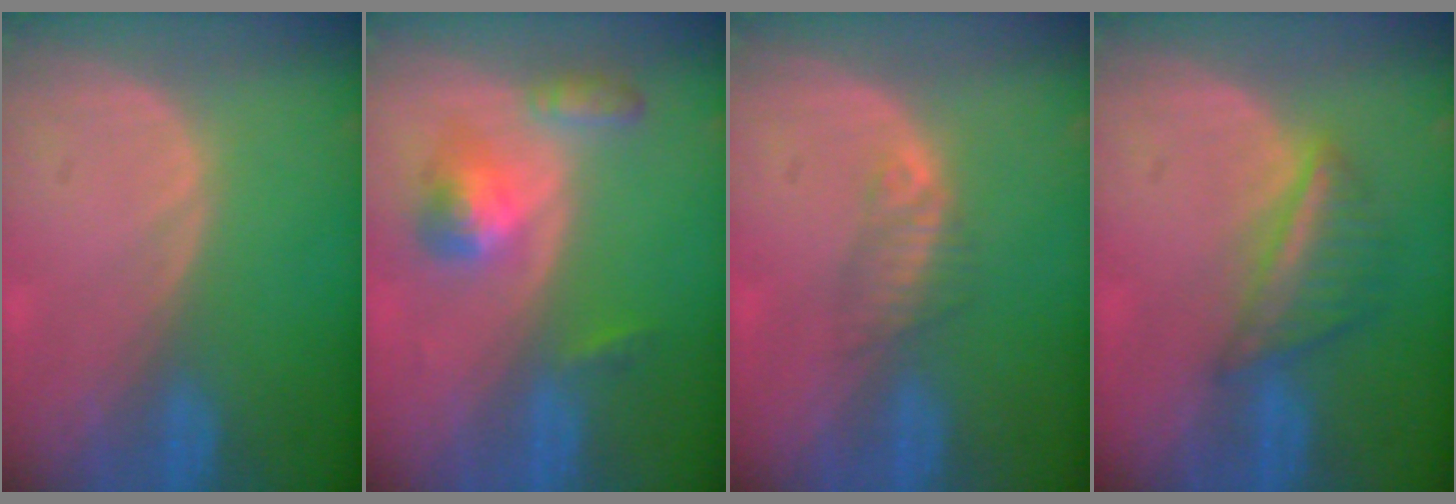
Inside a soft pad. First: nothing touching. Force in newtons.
{"total": 5.6, "press": 5.1, "slide": 2.3}
{"total": 2.3, "press": 2.1, "slide": 0.8}
{"total": 5.3, "press": 5.2, "slide": 1.1}